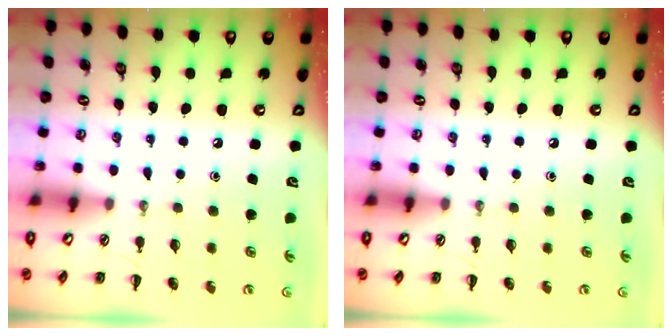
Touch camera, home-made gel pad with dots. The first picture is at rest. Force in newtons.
{"total": 0.0}